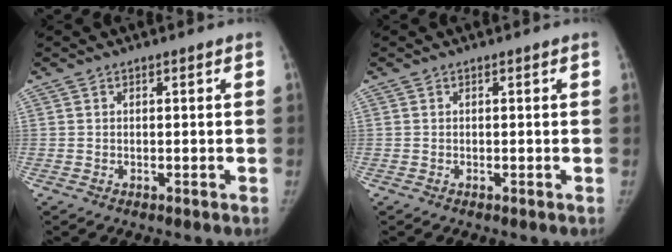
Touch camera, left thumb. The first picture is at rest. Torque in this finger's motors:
{"motor_torque": [-0.09, -0.08, 0.07, -0.06, 0.00]}